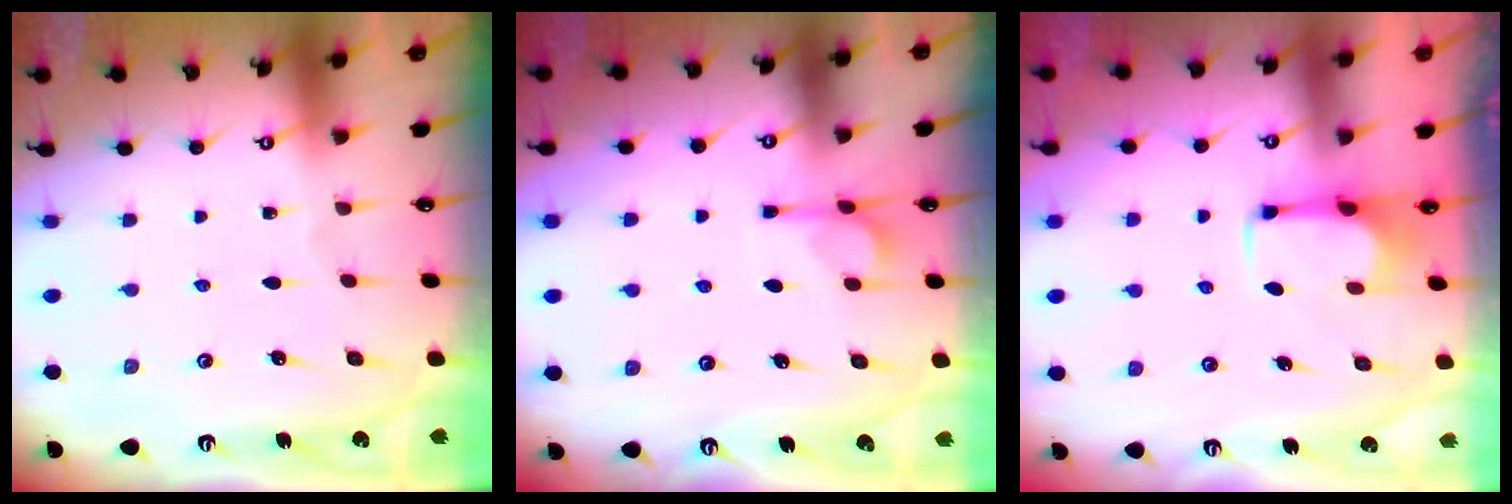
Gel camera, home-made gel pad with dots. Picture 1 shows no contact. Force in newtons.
{"total": 6.2, "press": 6.2, "slide": 0.7}
{"total": 2.8, "press": 2.7, "slide": 0.7}